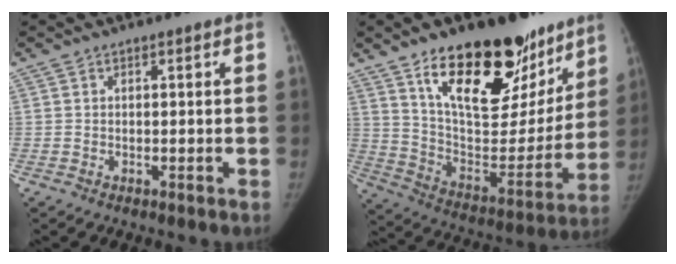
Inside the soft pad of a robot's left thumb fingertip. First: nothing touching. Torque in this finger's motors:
{"motor_torque": [1.73, 1.63, 1.31, -1.47, 0.16]}